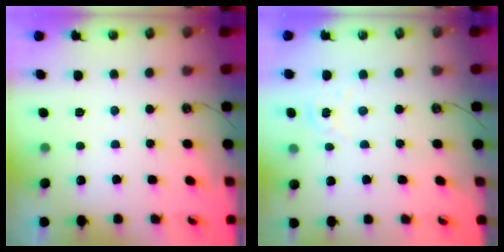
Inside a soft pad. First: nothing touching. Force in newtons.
{"total": 2.1, "press": 2.1, "slide": 0.2}